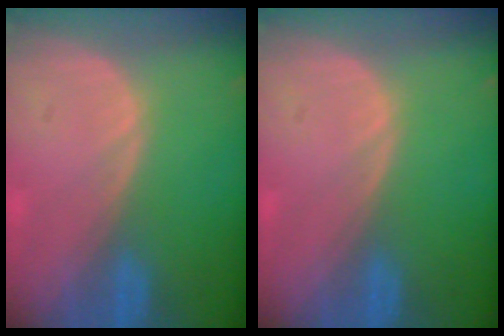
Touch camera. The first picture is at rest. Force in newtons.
{"total": 0.0}